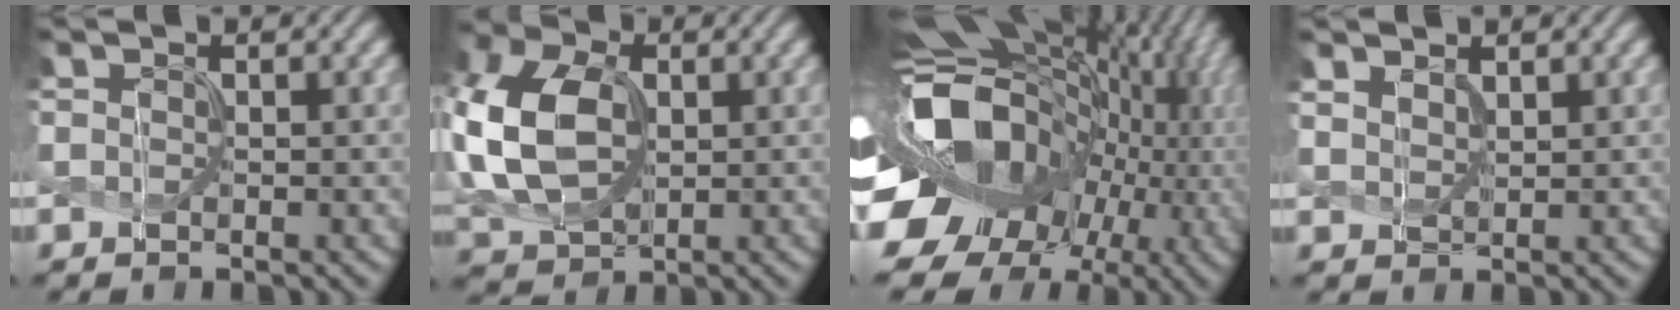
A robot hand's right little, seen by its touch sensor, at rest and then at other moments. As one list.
[{"total": 10.6, "force": [0.4, 7.5, 7.5], "torque": [-0.206, 0.003, 0.007]}, {"total": 18.4, "force": [-2.5, 13.9, 11.8], "torque": [-0.231, -0.008, -0.034]}, {"total": 1.5, "force": [1.3, 0.5, 0.4], "torque": [-0.018, -0.001, 0.033]}]